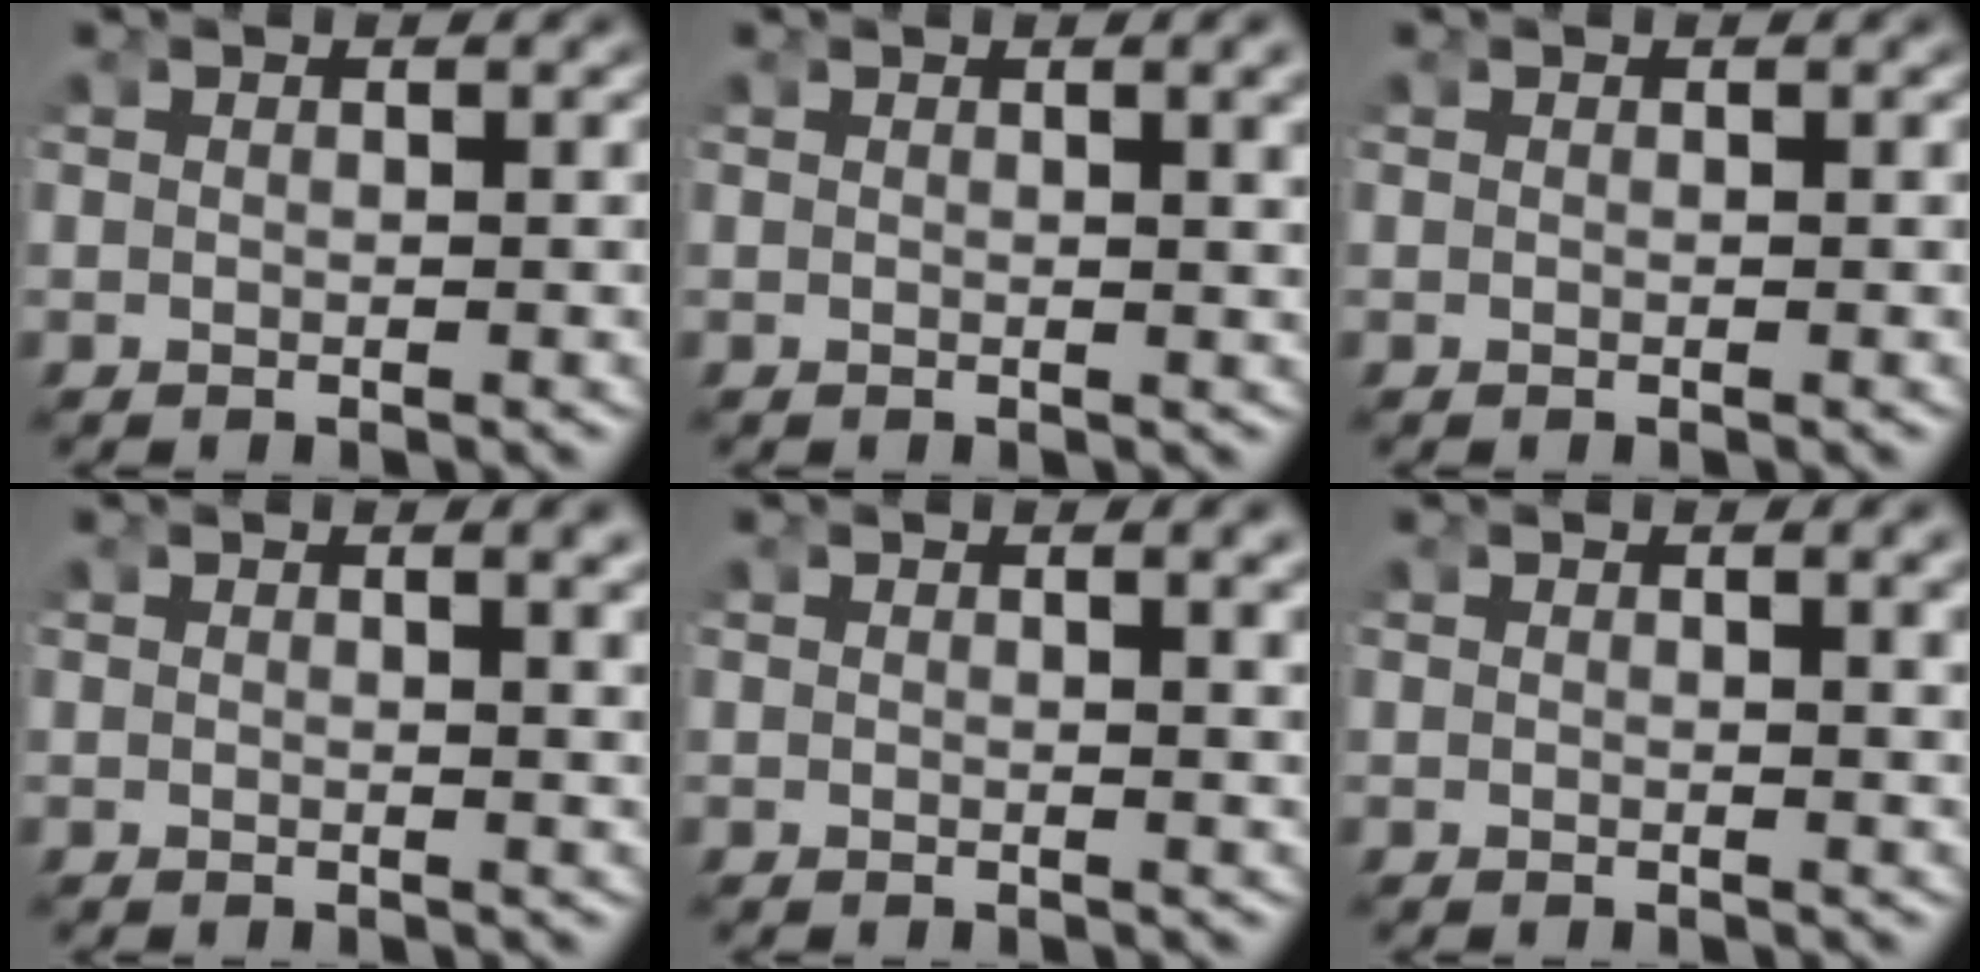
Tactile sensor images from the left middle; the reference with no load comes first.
{"total": 1.4, "force": [0.6, 0.4, 1.2], "torque": [-0.015, 0.000, 0.008]}
{"total": 0.0}
{"total": 1.6, "force": [0.8, 0.4, 1.4], "torque": [-0.018, -0.001, 0.012]}
{"total": 1.3, "force": [0.7, 0.3, 1.1], "torque": [-0.016, -0.002, 0.009]}
{"total": 1.0, "force": [0.4, 0.2, 0.9], "torque": [-0.013, -0.002, 0.006]}